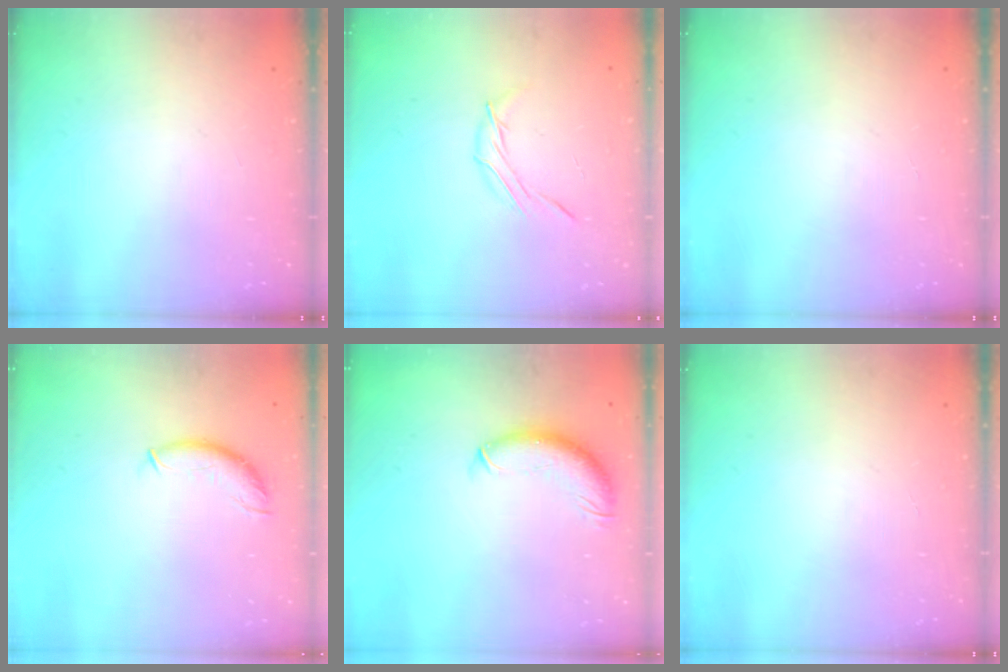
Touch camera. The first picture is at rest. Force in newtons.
{"total": 5.7, "press": 5.6, "slide": 0.9}
{"total": 0.0}
{"total": 8.2, "press": 8.2, "slide": 0.4}
{"total": 10.5, "press": 10.3, "slide": 2.0}
{"total": 0.0}